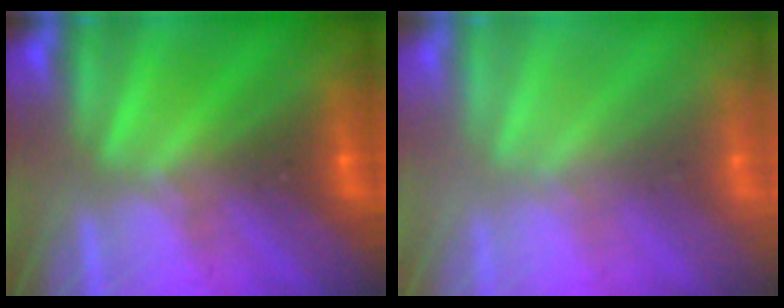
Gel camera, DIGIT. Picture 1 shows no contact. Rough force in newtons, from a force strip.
{"total": 2.9}